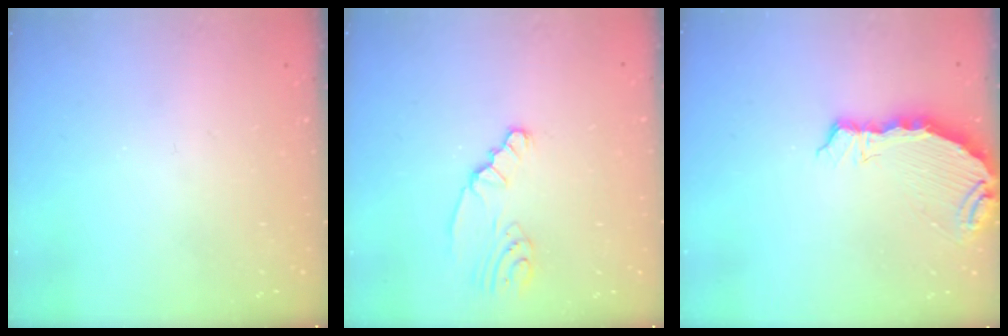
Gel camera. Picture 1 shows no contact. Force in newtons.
{"total": 2.4, "press": 2.4, "slide": 0.1}
{"total": 8.2, "press": 6.8, "slide": 4.6}